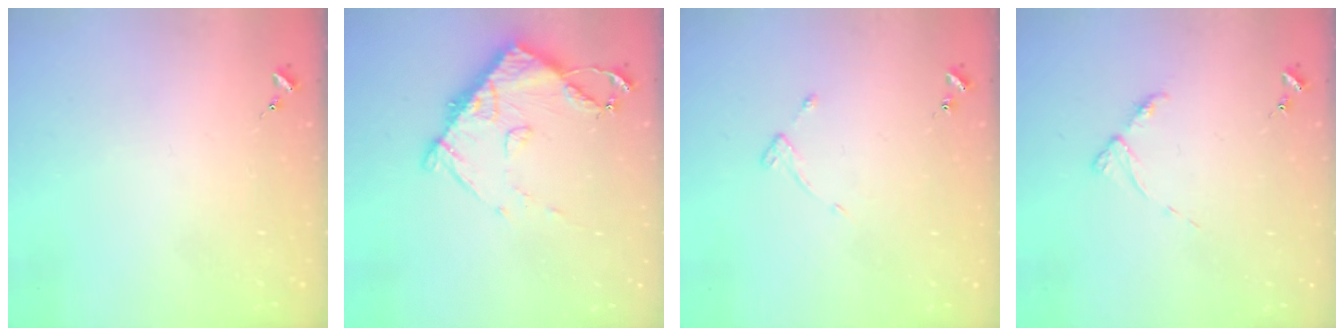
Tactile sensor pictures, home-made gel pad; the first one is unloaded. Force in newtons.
{"total": 10.7, "press": 10.7, "slide": 1.3}
{"total": 3.6, "press": 3.6, "slide": 0.6}
{"total": 4.5, "press": 4.5, "slide": 0.5}